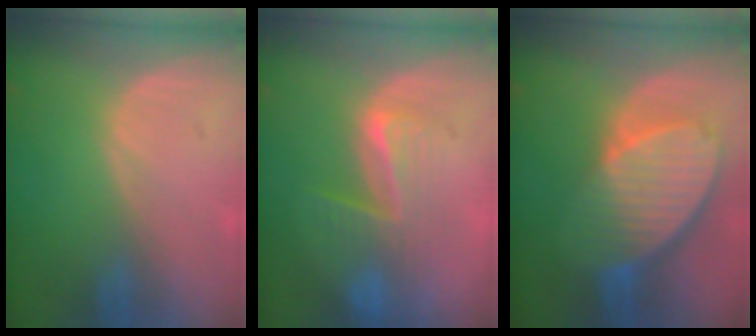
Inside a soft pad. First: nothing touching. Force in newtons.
{"total": 7.1, "press": 6.9, "slide": 1.9}
{"total": 10.3, "press": 9.0, "slide": 5.1}